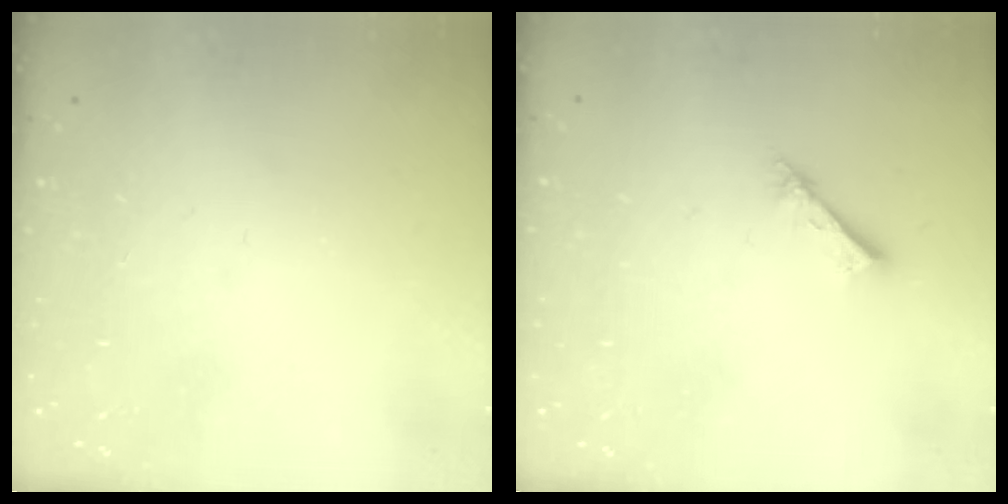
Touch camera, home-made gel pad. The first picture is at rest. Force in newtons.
{"total": 1.2, "press": 1.2, "slide": 0.1}